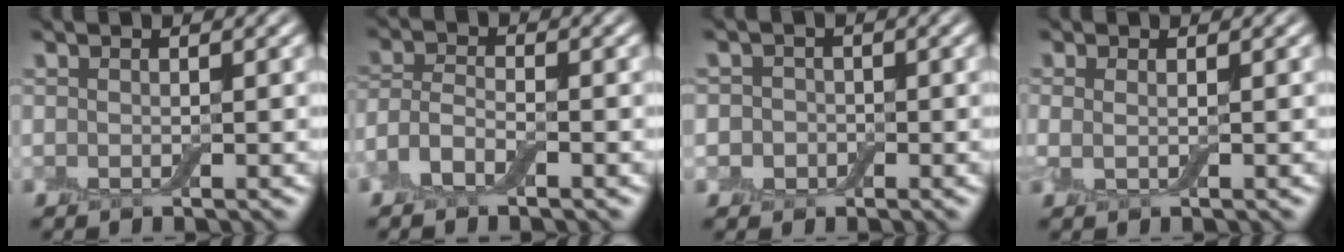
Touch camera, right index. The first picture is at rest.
{"total": 2.7, "force": [-1.7, 1.1, 1.8], "torque": [-0.040, 0.005, -0.044]}
{"total": 2.4, "force": [-0.2, 2.3, 0.9], "torque": [0.005, 0.005, -0.026]}
{"total": 1.1, "force": [0.2, 0.4, 1.0], "torque": [-0.024, -0.003, 0.002]}